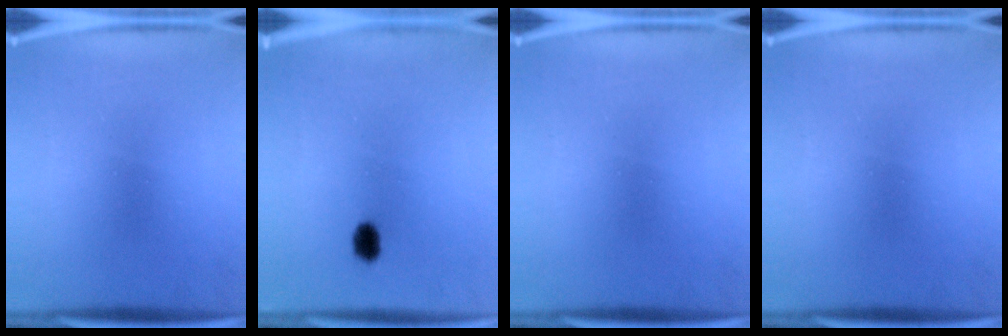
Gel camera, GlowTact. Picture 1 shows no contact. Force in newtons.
{"total": 2.8}
{"total": 0.0}
{"total": 0.0}